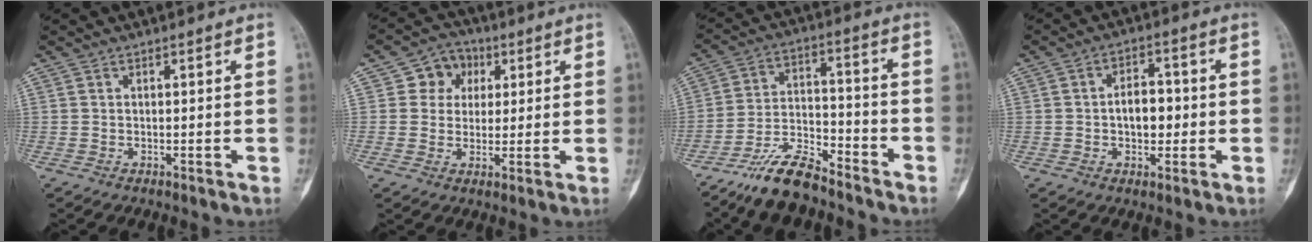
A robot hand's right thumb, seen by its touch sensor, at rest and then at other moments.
{"total": 6.9, "force": [2.0, 6.2, 2.4], "torque": [0.002, 0.003, 0.026]}
{"total": 11.4, "force": [-9.3, 3.7, 5.5], "torque": [-0.095, 0.060, -0.179]}
{"total": 6.9, "force": [-0.3, 4.4, 5.2], "torque": [-0.060, 0.015, -0.006]}